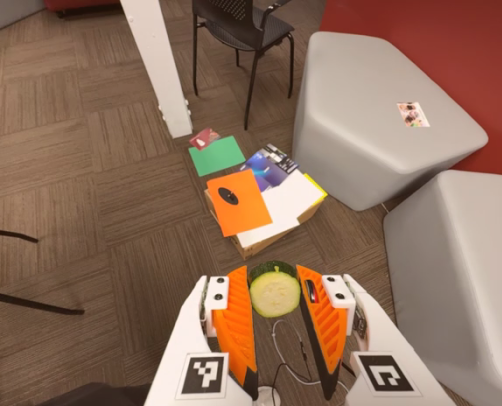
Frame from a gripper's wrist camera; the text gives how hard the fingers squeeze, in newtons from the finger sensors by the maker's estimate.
{"total": 9.2, "left": 9.2, "right": 9.1}